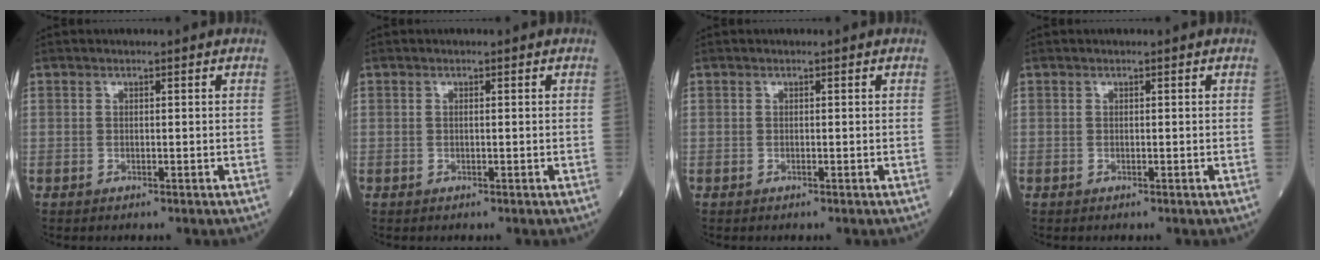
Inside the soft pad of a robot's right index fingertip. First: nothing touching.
{"total": 0.0}
{"total": 0.0}
{"total": 0.0}